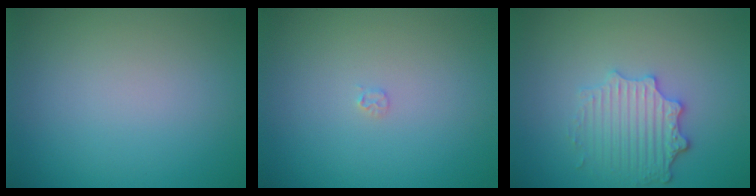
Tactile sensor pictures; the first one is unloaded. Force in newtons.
{"total": 0.5, "press": 0.5, "slide": 0.1}
{"total": 3.8, "press": 3.2, "slide": 2.0}